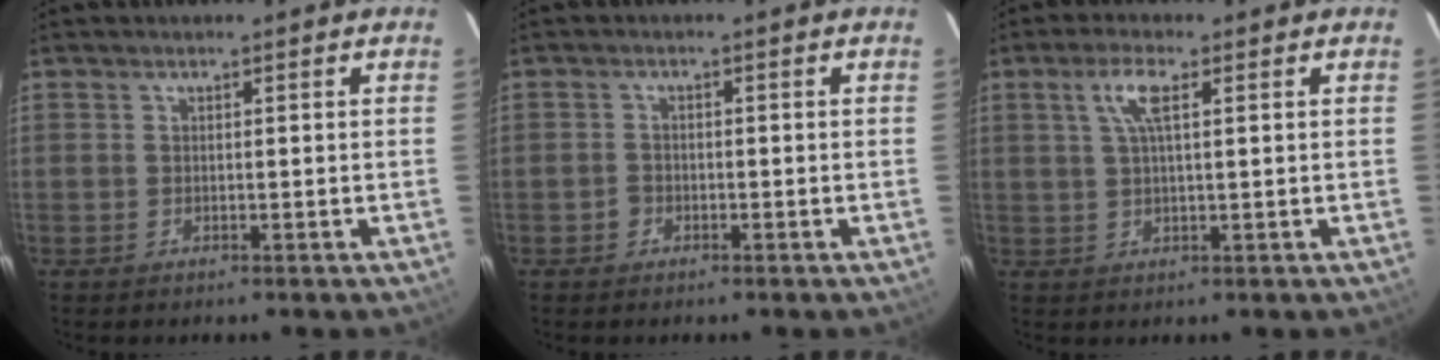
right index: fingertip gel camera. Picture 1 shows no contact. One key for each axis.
{"total": 1.5, "fx": -0.9, "fy": 1.2, "fz": 0.2, "tx": -0.004, "ty": 0.004, "tz": -0.015}
{"total": 4.7, "fx": 1.8, "fy": 1.1, "fz": 4.2, "tx": -0.085, "ty": 0.007, "tz": 0.034}